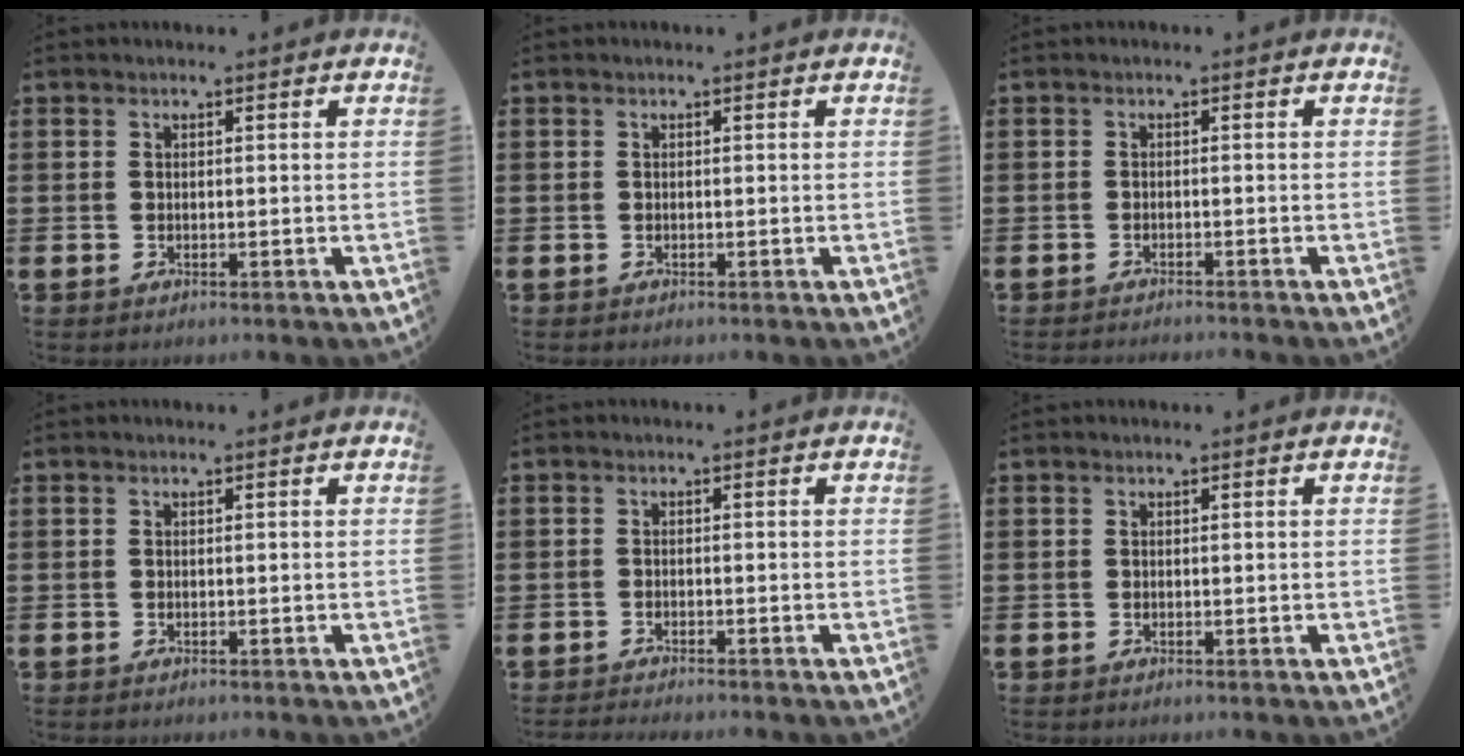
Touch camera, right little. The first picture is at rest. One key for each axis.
{"total": 0.0}
{"total": 0.8, "fx": -0.8, "fy": -0.1, "fz": 0.0, "tx": -0.001, "ty": -0.001, "tz": -0.016}
{"total": 0.0}
{"total": 0.9, "fx": -0.8, "fy": -0.1, "fz": 0.1, "tx": -0.004, "ty": -0.001, "tz": -0.016}
{"total": 0.0}